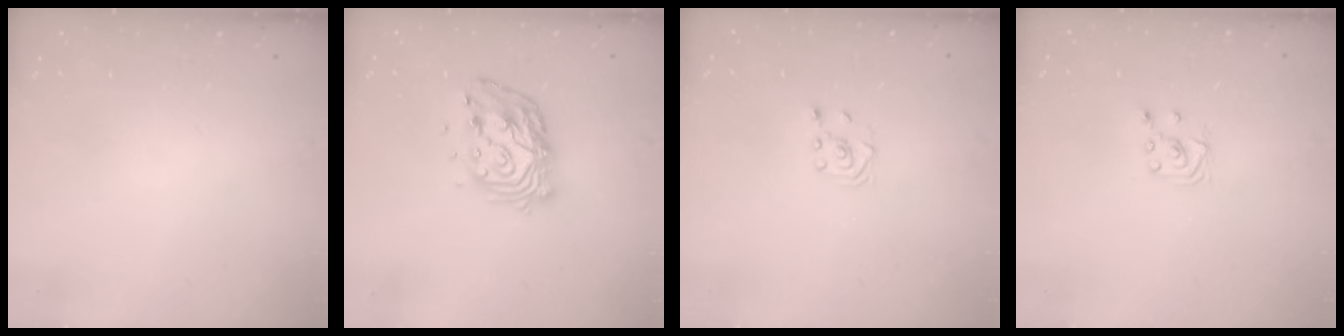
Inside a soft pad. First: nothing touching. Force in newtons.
{"total": 13.7, "press": 13.7, "slide": 1.2}
{"total": 2.3, "press": 2.2, "slide": 0.7}
{"total": 2.0, "press": 2.0, "slide": 0.2}